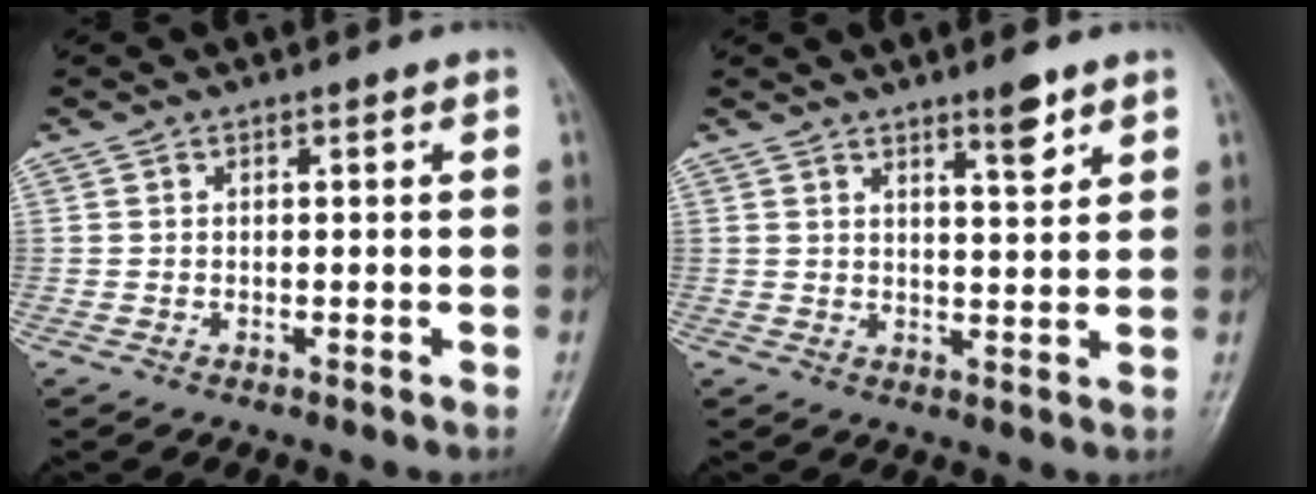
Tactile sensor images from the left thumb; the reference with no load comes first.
{"total": 4.7, "force": [3.2, 1.0, 3.3], "torque": [-0.044, -0.024, 0.050]}